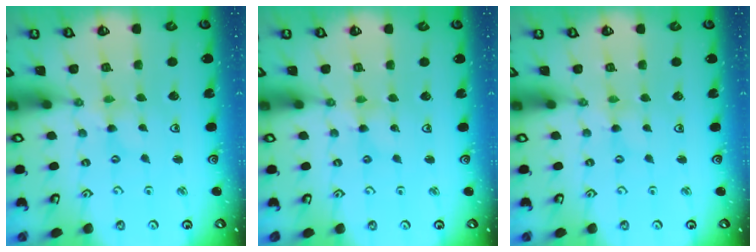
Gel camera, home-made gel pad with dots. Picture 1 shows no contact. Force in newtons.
{"total": 0.0}
{"total": 0.0}